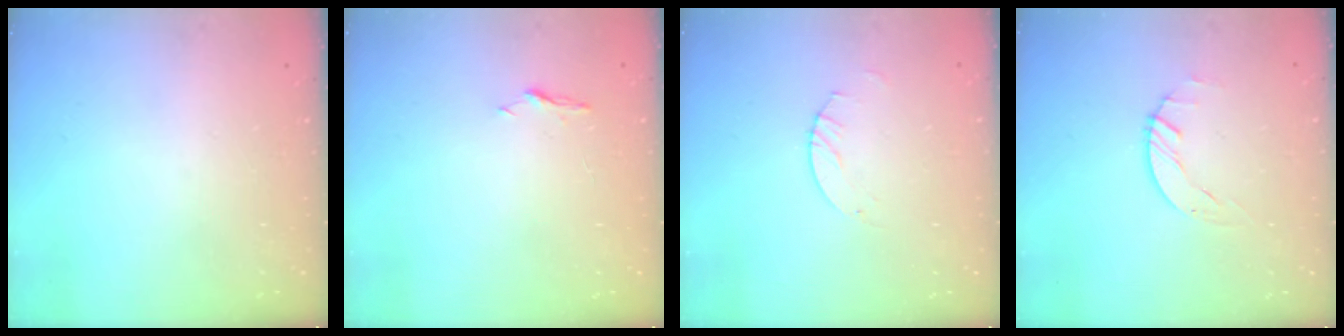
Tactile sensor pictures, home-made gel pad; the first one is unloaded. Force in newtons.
{"total": 3.7, "press": 3.7, "slide": 0.5}
{"total": 2.0, "press": 2.0, "slide": 0.2}
{"total": 1.7, "press": 1.7, "slide": 0.1}